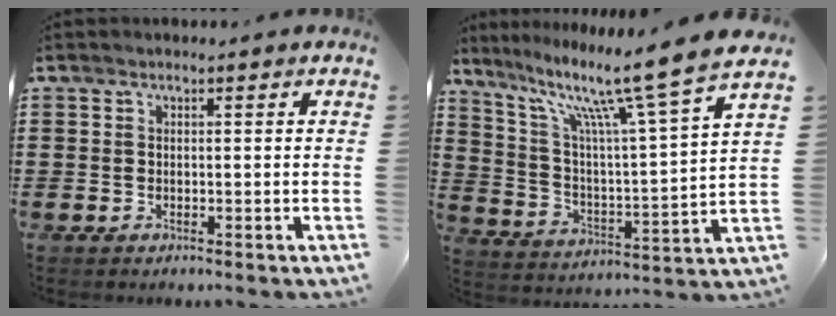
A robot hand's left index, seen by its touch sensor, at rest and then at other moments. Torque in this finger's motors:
{"motor_torque": [2.14, 0.00, 0.20, 0.10]}